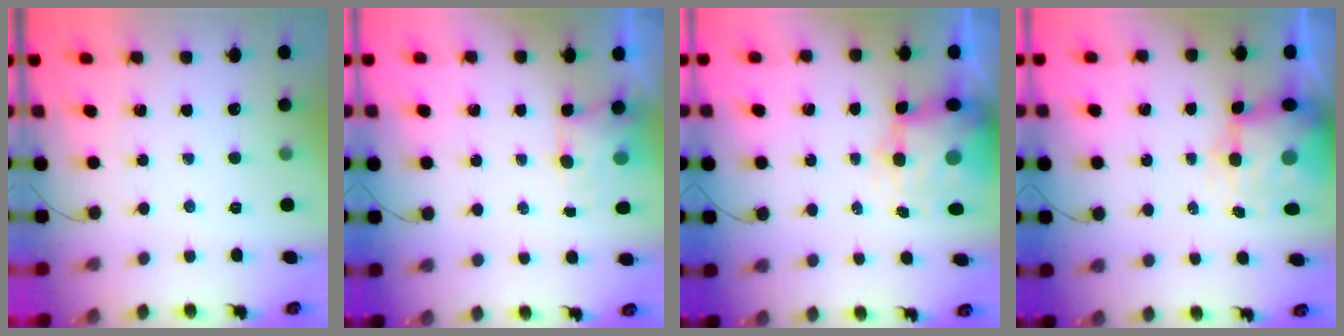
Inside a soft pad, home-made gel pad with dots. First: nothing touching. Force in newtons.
{"total": 3.4, "press": 3.3, "slide": 0.8}
{"total": 7.9, "press": 7.8, "slide": 1.4}
{"total": 7.9, "press": 7.8, "slide": 1.4}